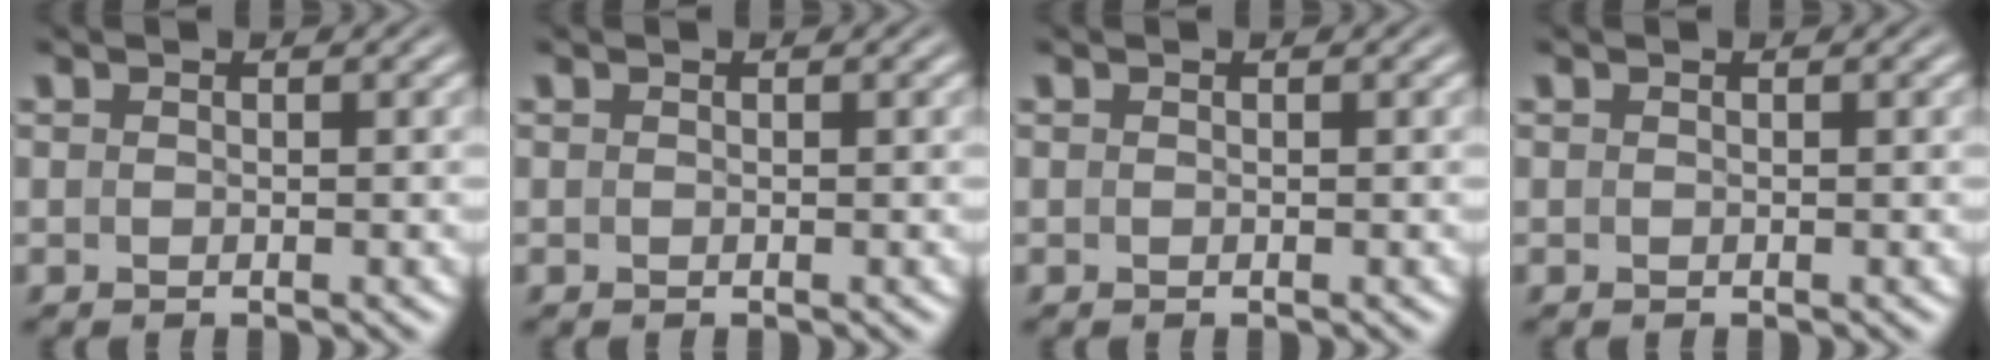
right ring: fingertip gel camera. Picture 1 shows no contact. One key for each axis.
{"total": 0.0}
{"total": 0.0}
{"total": 0.0}